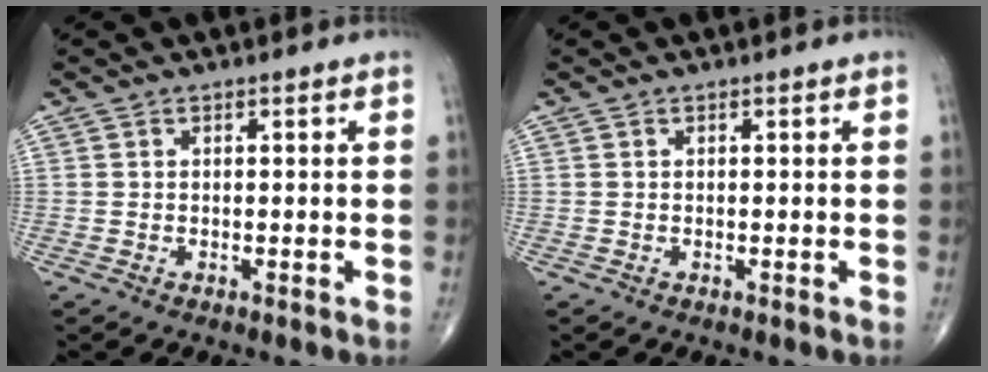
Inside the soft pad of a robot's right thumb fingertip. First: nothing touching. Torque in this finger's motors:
{"motor_torque": [0.00, 0.00, 0.00, 0.00, 0.00]}